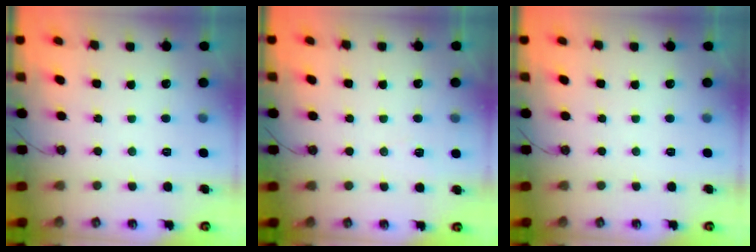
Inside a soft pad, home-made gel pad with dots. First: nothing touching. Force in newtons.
{"total": 3.3, "press": 3.0, "slide": 1.4}
{"total": 0.0}